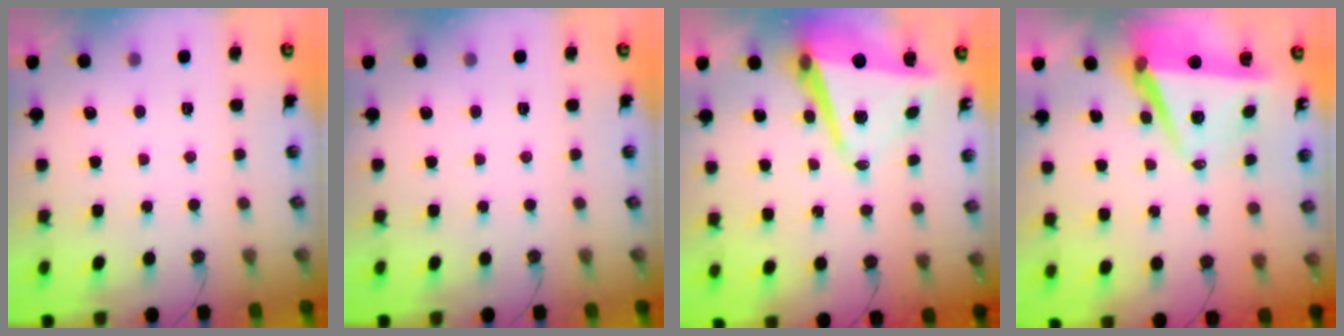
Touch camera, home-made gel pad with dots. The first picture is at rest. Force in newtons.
{"total": 0.0}
{"total": 9.8, "press": 9.7, "slide": 1.4}
{"total": 7.3, "press": 6.1, "slide": 4.1}